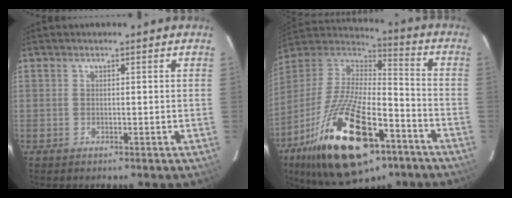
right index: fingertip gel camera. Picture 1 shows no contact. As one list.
[{"total": 28.8, "force": [-15.4, 11.6, 21.4], "torque": [-0.413, -0.033, -0.254]}]